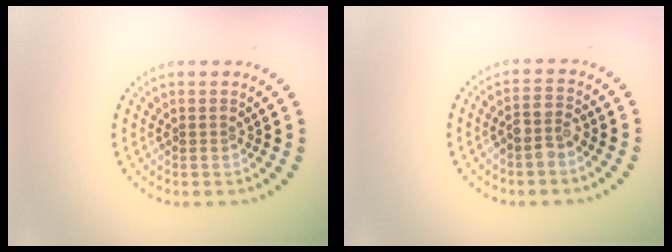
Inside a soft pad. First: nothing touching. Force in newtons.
{"total": 2.3, "press": 2.1, "slide": 1.0}